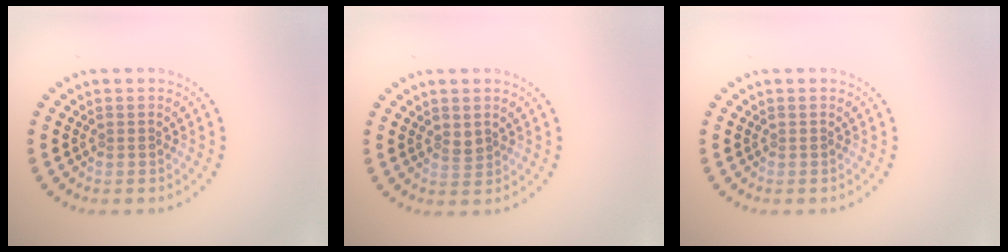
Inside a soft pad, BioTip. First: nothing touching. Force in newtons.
{"total": 0.9, "press": 0.9, "slide": 0.3}
{"total": 0.0}